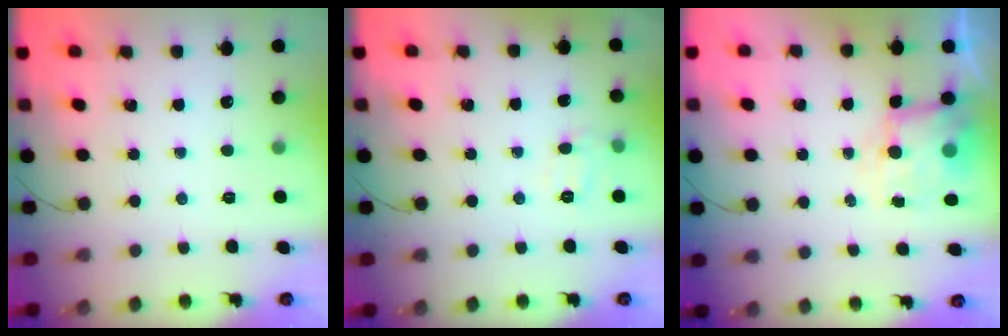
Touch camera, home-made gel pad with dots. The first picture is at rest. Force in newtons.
{"total": 6.9, "press": 6.8, "slide": 1.3}
{"total": 6.9, "press": 6.8, "slide": 1.2}